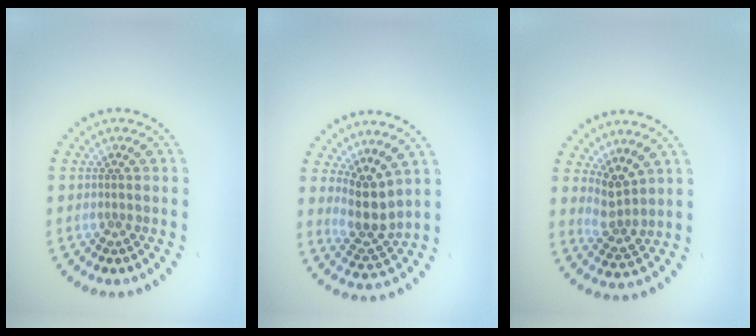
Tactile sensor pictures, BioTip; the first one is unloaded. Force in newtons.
{"total": 3.4, "press": 2.6, "slide": 2.1}
{"total": 2.7, "press": 2.1, "slide": 1.8}